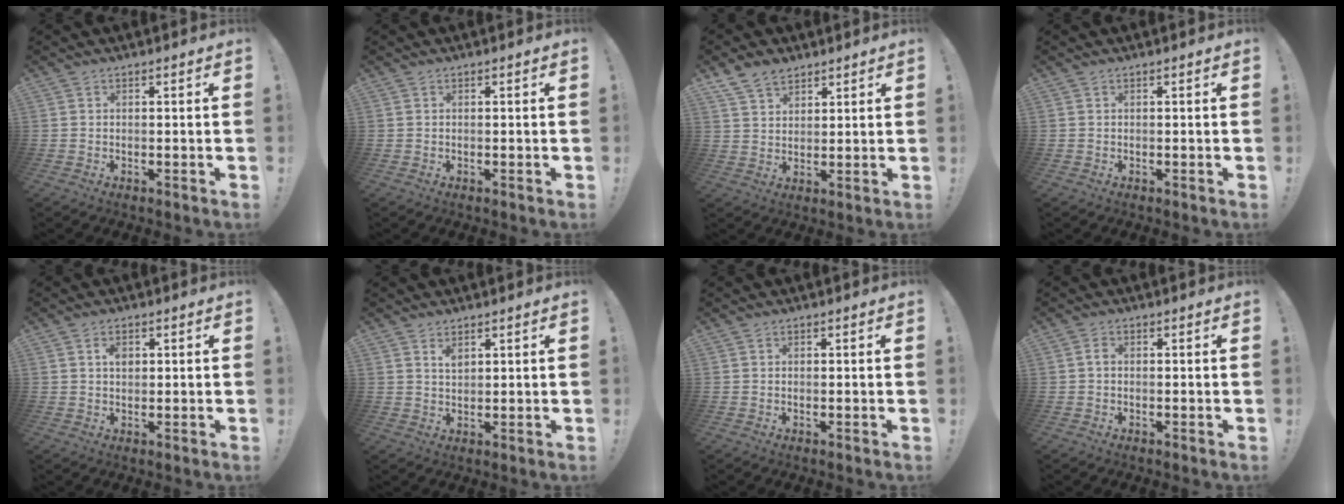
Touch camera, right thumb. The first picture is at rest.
{"total": 0.0}
{"total": 7.1, "force": [5.2, 4.2, 2.3], "torque": [-0.044, -0.021, 0.101]}
{"total": 0.0}
{"total": 2.3, "force": [0.6, 1.6, 1.6], "torque": [-0.017, -0.002, 0.006]}
{"total": 2.5, "force": [1.7, 1.1, 1.4], "torque": [-0.007, -0.016, 0.027]}
{"total": 0.0}
{"total": 1.1, "force": [-0.4, 0.7, 0.8], "torque": [-0.018, 0.006, -0.007]}